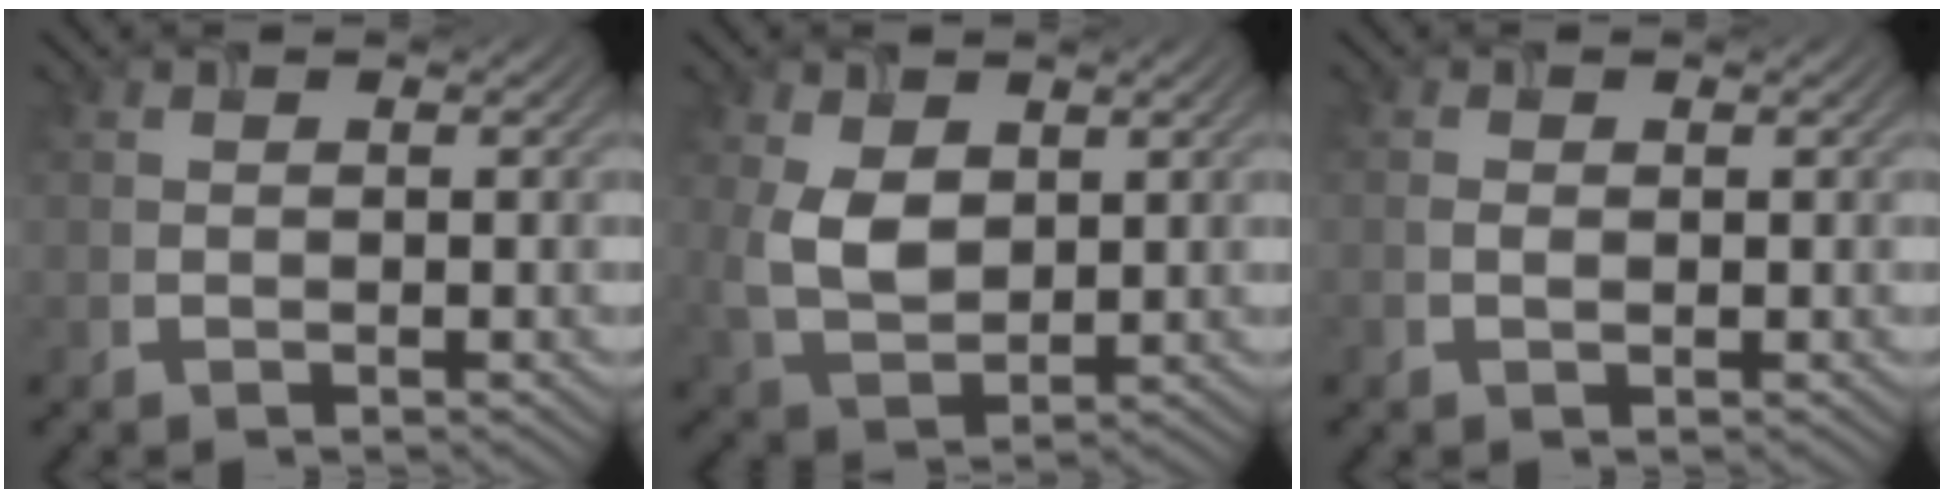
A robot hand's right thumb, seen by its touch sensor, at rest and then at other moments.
{"total": 5.6, "force": [1.3, 3.6, 4.1], "torque": [-0.099, -0.004, 0.032]}
{"total": 0.8, "force": [-0.1, 0.5, 0.6], "torque": [-0.014, -0.002, -0.002]}